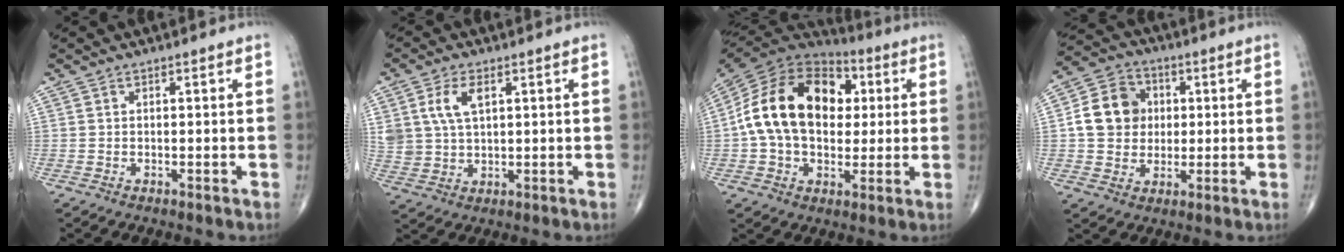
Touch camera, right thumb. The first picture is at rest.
{"total": 7.5, "force": [2.7, 4.4, 5.4], "torque": [-0.109, -0.005, 0.059]}
{"total": 22.1, "force": [2.6, 15.1, 15.9], "torque": [-0.277, 0.024, 0.040]}
{"total": 11.0, "force": [1.2, 9.4, 5.6], "torque": [-0.074, 0.010, 0.013]}